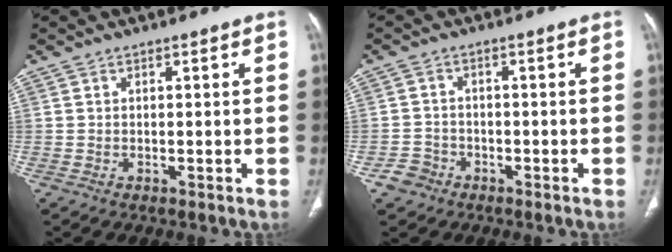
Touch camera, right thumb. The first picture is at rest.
{"total": 3.3, "force": [-1.9, 2.6, 0.4], "torque": [0.001, 0.018, -0.033]}